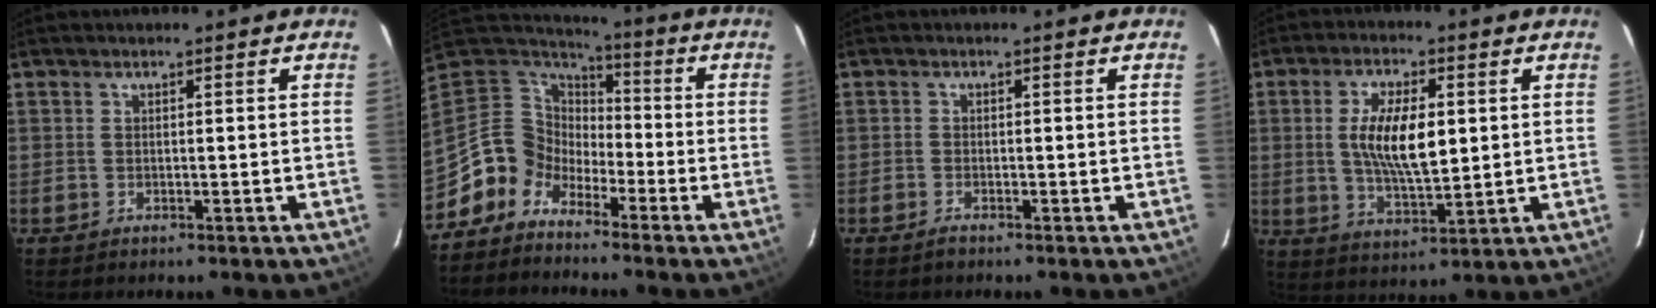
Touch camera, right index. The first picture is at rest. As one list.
[{"total": 9.1, "force": [-6.2, 6.6, 0.7], "torque": [-0.032, 0.040, -0.143]}, {"total": 1.2, "force": [-1.0, 0.4, 0.5], "torque": [-0.011, -0.003, -0.021]}, {"total": 10.7, "force": [1.4, 4.2, 9.8], "torque": [-0.184, 0.000, 0.029]}]